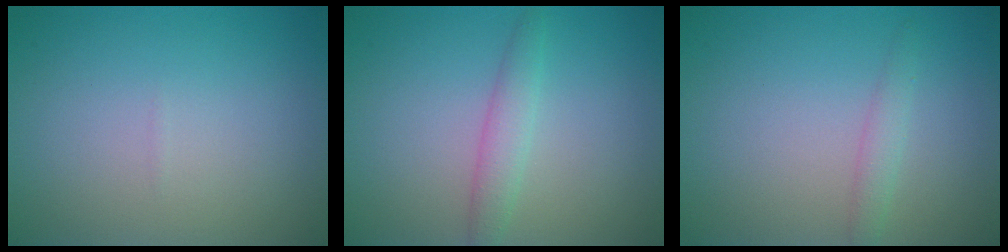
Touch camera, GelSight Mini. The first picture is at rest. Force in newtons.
{"total": 1.9, "press": 1.9, "slide": 0.1}
{"total": 1.4, "press": 1.4, "slide": 0.0}